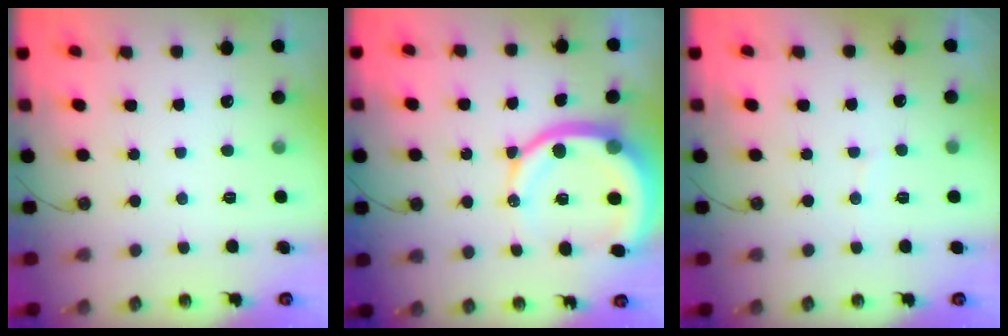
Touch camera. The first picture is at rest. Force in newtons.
{"total": 14.2, "press": 14.1, "slide": 1.9}
{"total": 2.6, "press": 2.6, "slide": 0.4}